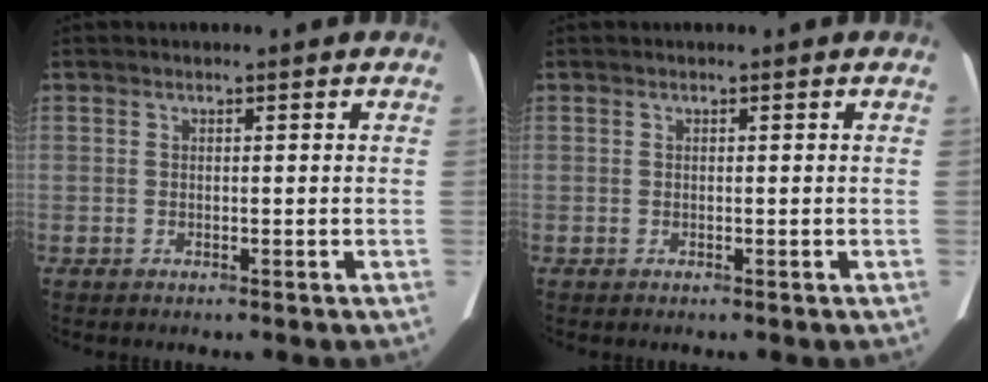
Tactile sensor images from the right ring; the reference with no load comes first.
{"total": 0.0}